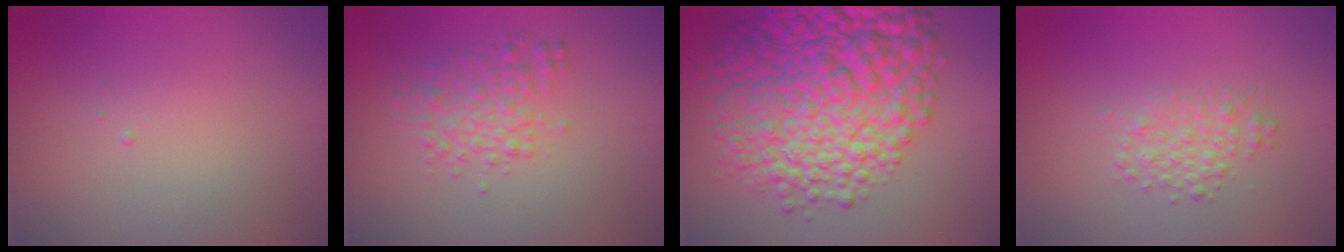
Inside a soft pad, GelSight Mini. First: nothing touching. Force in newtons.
{"total": 2.5, "press": 2.5, "slide": 0.0}
{"total": 12.1, "press": 12.1, "slide": 0.2}
{"total": 2.0, "press": 2.0, "slide": 0.0}